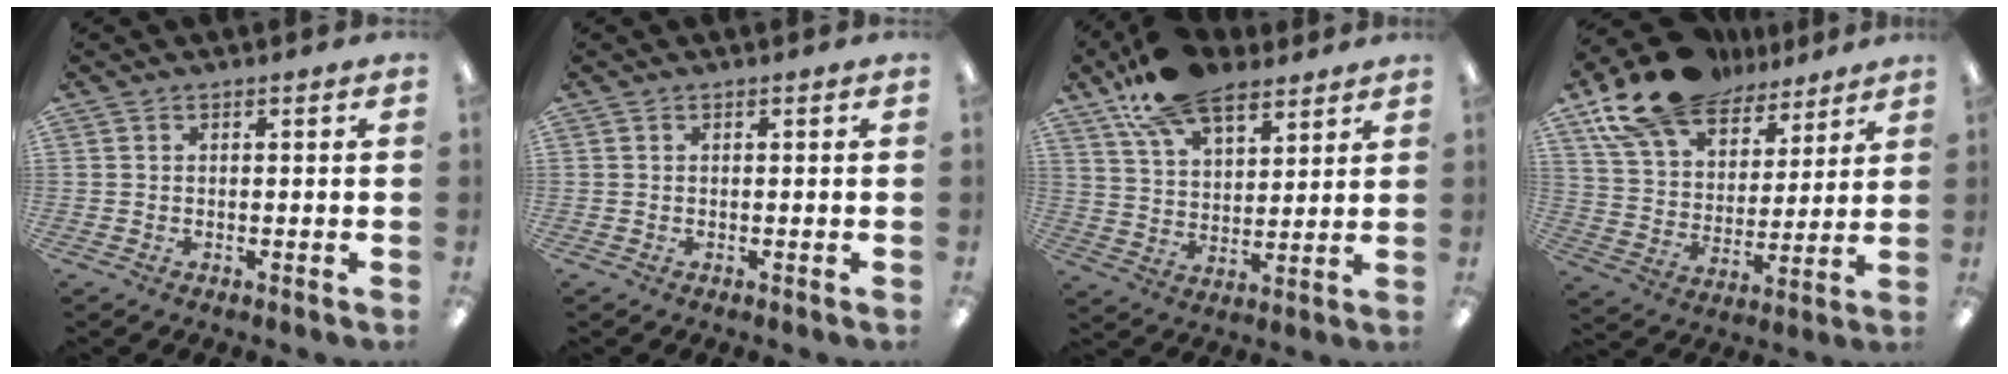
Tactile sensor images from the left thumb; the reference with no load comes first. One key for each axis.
{"total": 0.0}
{"total": 16.6, "fx": 11.3, "fy": 8.2, "fz": 9.0, "tx": -0.167, "ty": -0.045, "tz": 0.206}
{"total": 18.8, "fx": 14.0, "fy": 9.5, "fz": 8.2, "tx": -0.166, "ty": -0.069, "tz": 0.257}